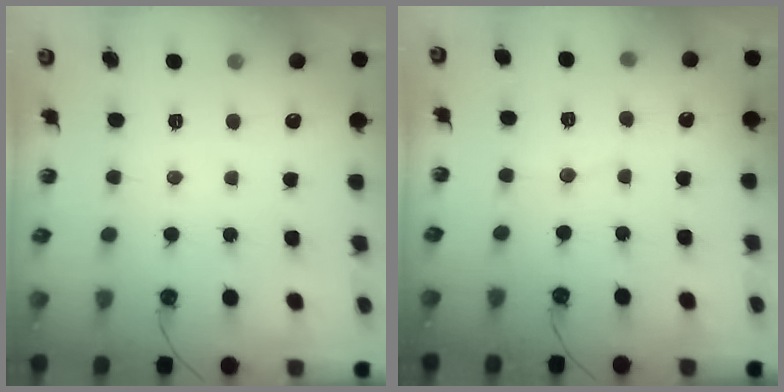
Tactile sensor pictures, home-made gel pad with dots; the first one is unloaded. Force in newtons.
{"total": 2.7, "press": 2.7, "slide": 0.3}